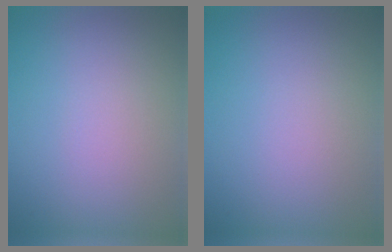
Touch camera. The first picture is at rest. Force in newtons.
{"total": 0.0}